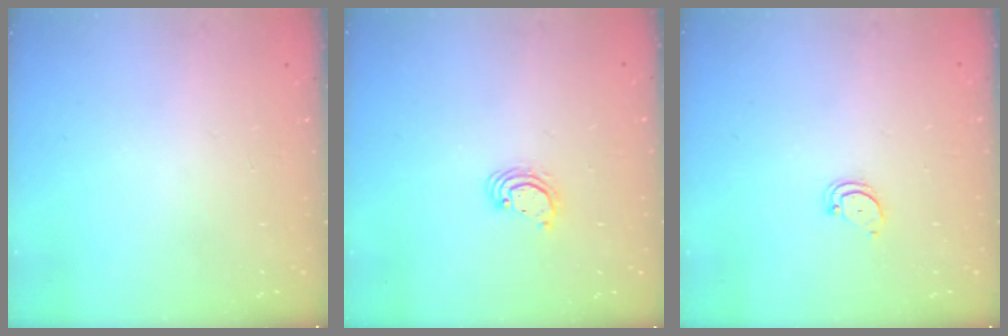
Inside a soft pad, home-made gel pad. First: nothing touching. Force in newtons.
{"total": 3.3, "press": 3.3, "slide": 0.2}
{"total": 3.5, "press": 3.4, "slide": 0.3}